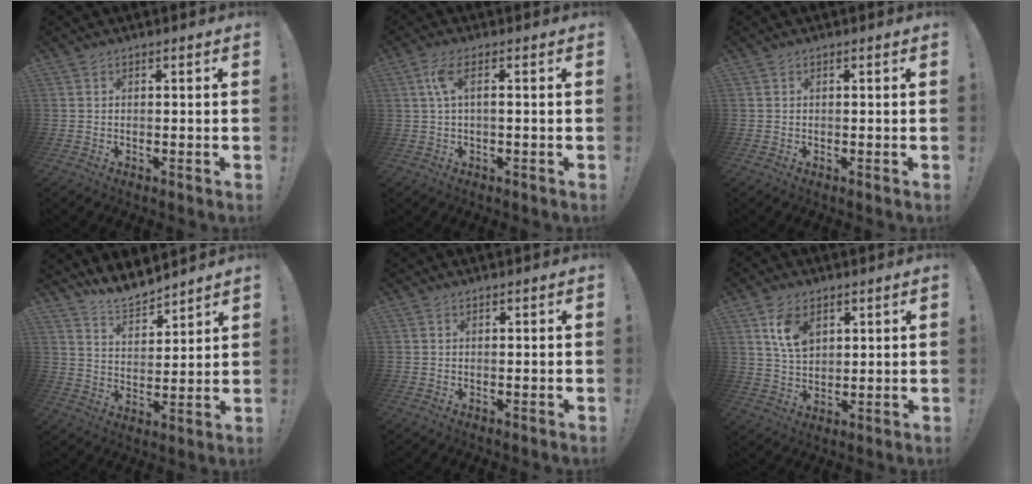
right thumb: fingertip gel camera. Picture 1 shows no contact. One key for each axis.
{"total": 4.8, "fx": 0.9, "fy": 1.1, "fz": 4.6, "tx": -0.098, "ty": 0.001, "tz": 0.014}
{"total": 0.0}
{"total": 9.2, "fx": 8.7, "fy": 2.4, "fz": 1.6, "tx": -0.037, "ty": -0.076, "tz": 0.164}
{"total": 0.5, "fx": 0.3, "fy": -0.3, "fz": -0.2, "tx": 0.013, "ty": -0.006, "tz": 0.005}
{"total": 9.1, "fx": 4.4, "fy": 5.6, "fz": 5.6, "tx": -0.089, "ty": -0.011, "tz": 0.084}